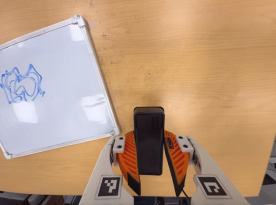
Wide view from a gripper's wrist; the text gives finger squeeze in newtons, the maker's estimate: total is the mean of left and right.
{"total": 9.2, "left": 7.1, "right": 11.3}